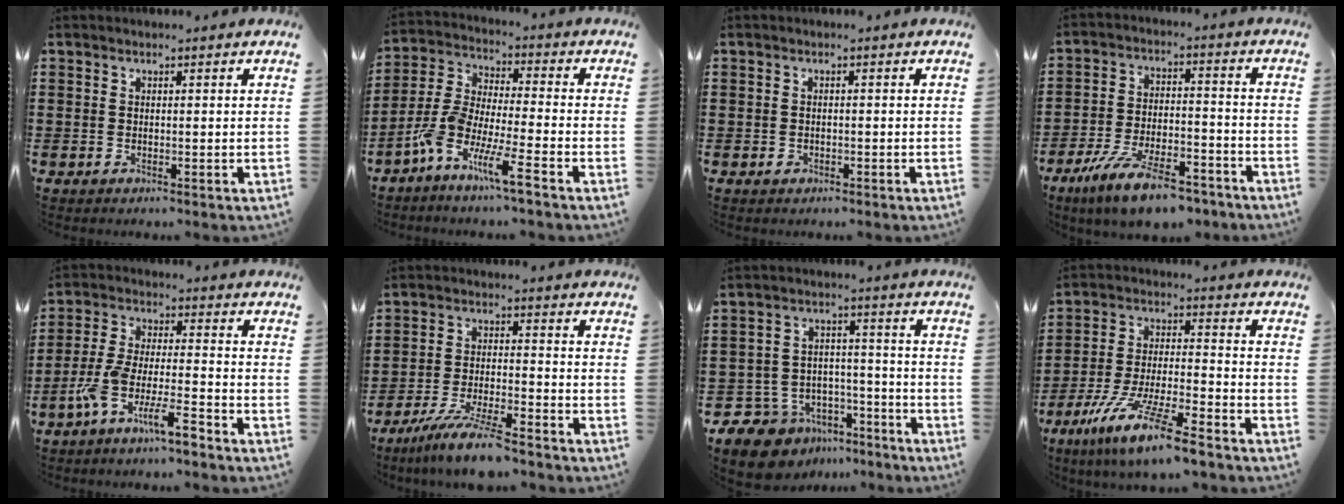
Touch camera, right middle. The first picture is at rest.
{"total": 8.9, "force": [-6.3, 0.6, 6.3], "torque": [-0.151, -0.020, -0.130]}
{"total": 0.7, "force": [-0.4, 0.5, 0.3], "torque": [-0.007, -0.001, -0.007]}
{"total": 10.6, "force": [-8.6, 1.9, 5.8], "torque": [-0.111, 0.020, -0.165]}
{"total": 8.4, "force": [-5.9, 0.9, 5.9], "torque": [-0.133, -0.012, -0.117]}
{"total": 8.1, "force": [-7.0, 0.2, 4.1], "torque": [-0.089, -0.006, -0.135]}
{"total": 8.9, "force": [-8.1, 3.5, 1.2], "torque": [-0.045, 0.029, -0.158]}
{"total": 10.8, "force": [-8.6, 0.3, 6.5], "torque": [-0.134, 0.005, -0.170]}